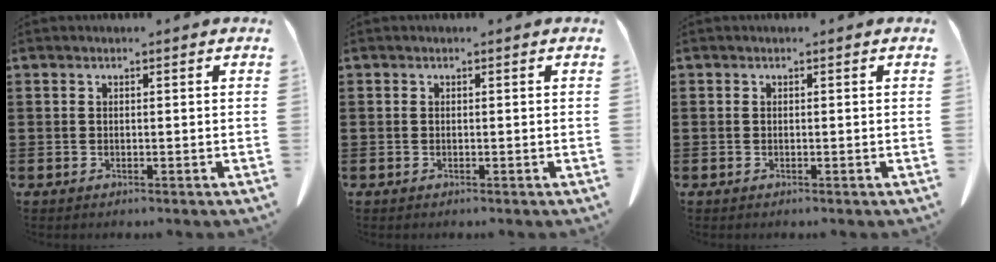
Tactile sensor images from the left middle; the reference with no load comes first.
{"total": 0.0}
{"total": 0.0}